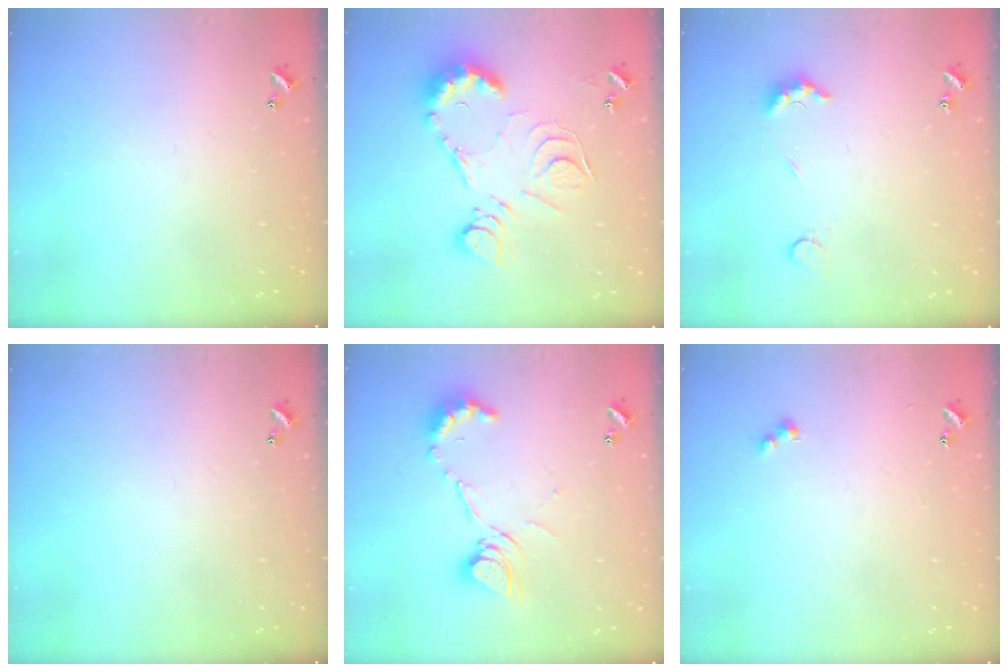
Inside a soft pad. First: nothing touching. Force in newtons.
{"total": 14.1, "press": 14.1, "slide": 1.0}
{"total": 4.3, "press": 4.2, "slide": 0.9}
{"total": 0.0}
{"total": 14.0, "press": 13.9, "slide": 2.1}
{"total": 2.5, "press": 2.5, "slide": 0.5}